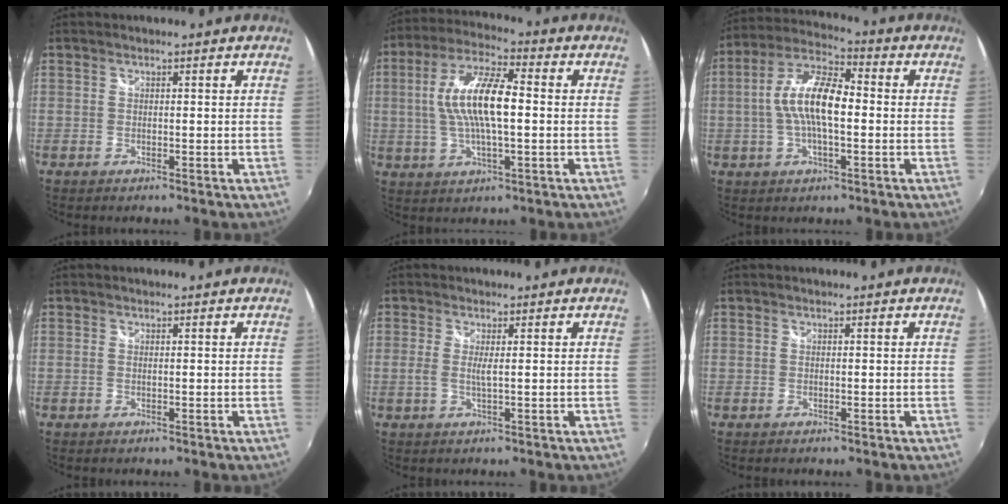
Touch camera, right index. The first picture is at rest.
{"total": 12.8, "force": [0.4, 3.7, 12.2], "torque": [-0.238, 0.012, 0.004]}
{"total": 11.8, "force": [-0.4, 5.0, 10.7], "torque": [-0.212, 0.016, -0.013]}
{"total": 0.0}
{"total": 2.0, "force": [0.1, -0.1, 2.0], "torque": [-0.041, -0.004, -0.002]}
{"total": 0.0}